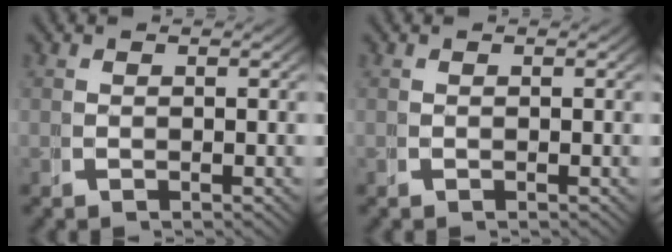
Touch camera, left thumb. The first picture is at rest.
{"total": 0.0}